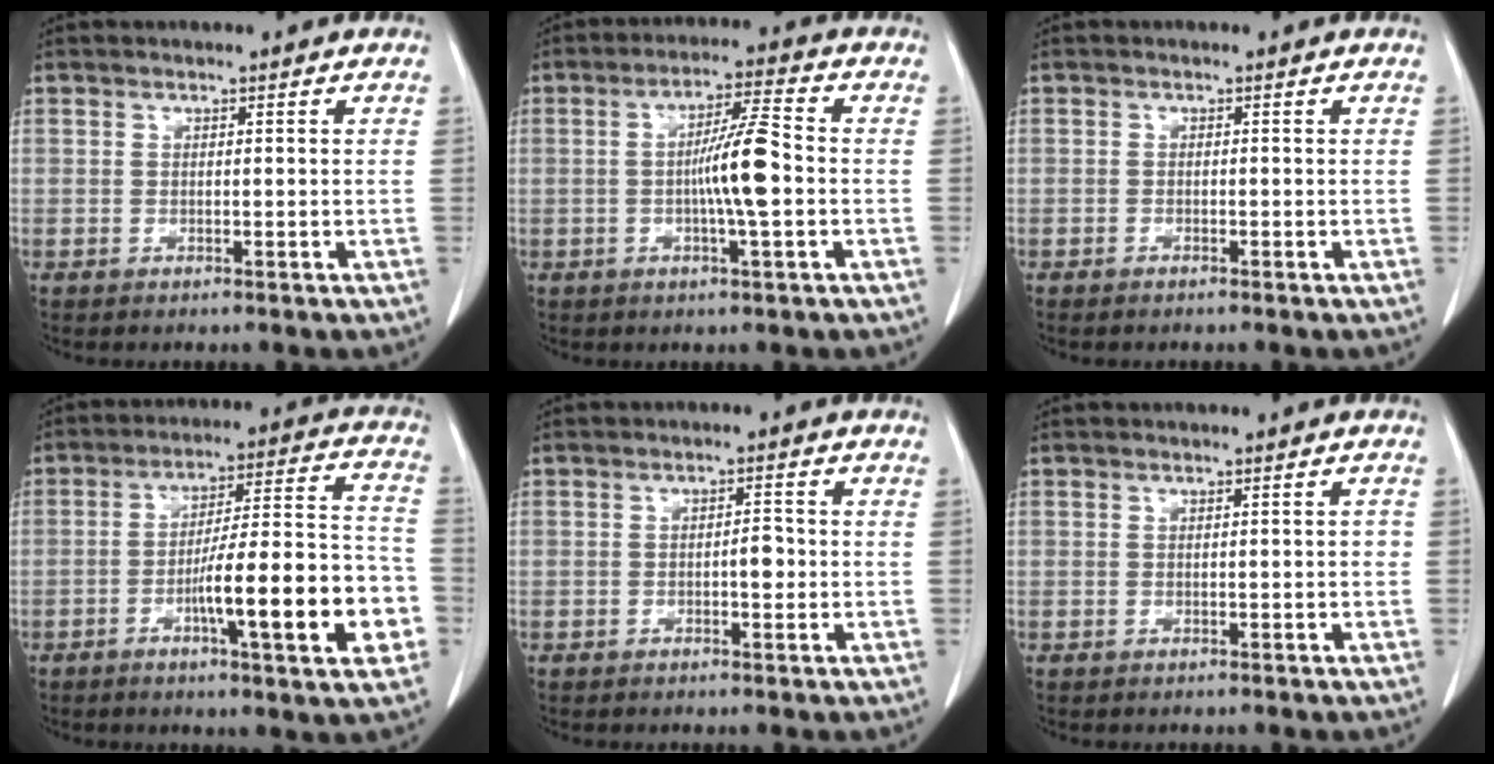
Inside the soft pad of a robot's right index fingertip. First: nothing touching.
{"total": 7.9, "force": [-0.8, 0.2, 7.9], "torque": [-0.141, 0.004, -0.018]}
{"total": 0.5, "force": [-0.5, 0.1, 0.2], "torque": [-0.010, -0.002, -0.009]}
{"total": 16.5, "force": [-5.4, 1.8, 15.5], "torque": [-0.229, 0.013, -0.077]}
{"total": 2.2, "force": [-0.4, 0.8, 2.0], "torque": [-0.029, 0.004, -0.004]}
{"total": 0.8, "force": [0.0, 0.3, 0.8], "torque": [-0.009, 0.001, 0.001]}